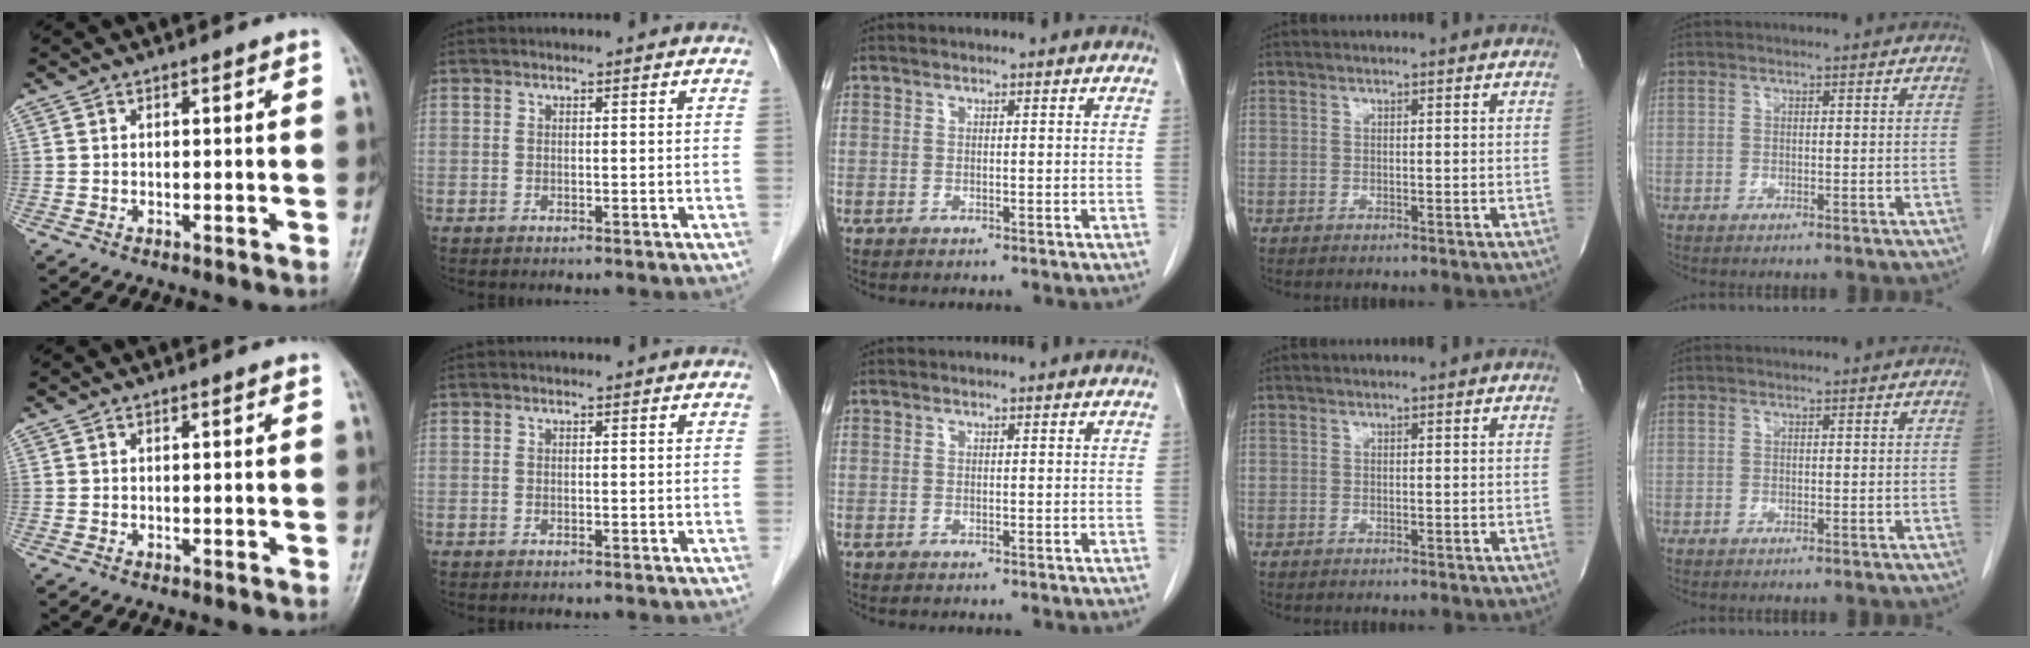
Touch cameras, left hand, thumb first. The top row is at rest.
{}